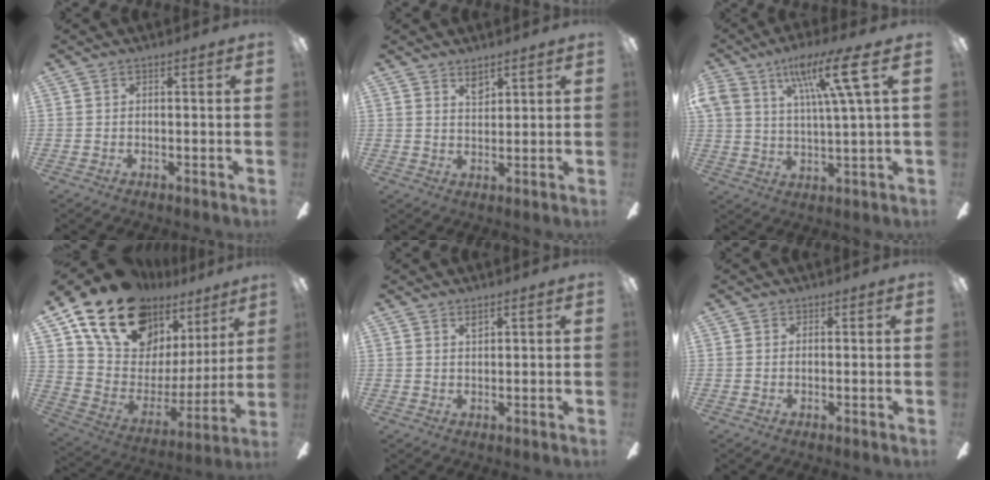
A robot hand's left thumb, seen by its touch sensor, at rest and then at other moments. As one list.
[{"total": 3.4, "force": [2.9, 1.3, 1.3], "torque": [-0.015, -0.014, 0.050]}, {"total": 14.9, "force": [7.3, 3.8, 12.4], "torque": [-0.223, -0.011, 0.117]}, {"total": 19.7, "force": [15.3, 9.6, 7.8], "torque": [-0.152, -0.107, 0.281]}, {"total": 1.5, "force": [1.3, 0.2, 0.7], "torque": [-0.017, 0.000, 0.024]}, {"total": 0.6, "force": [0.3, 0.5, 0.1], "torque": [0.006, 0.000, 0.003]}]